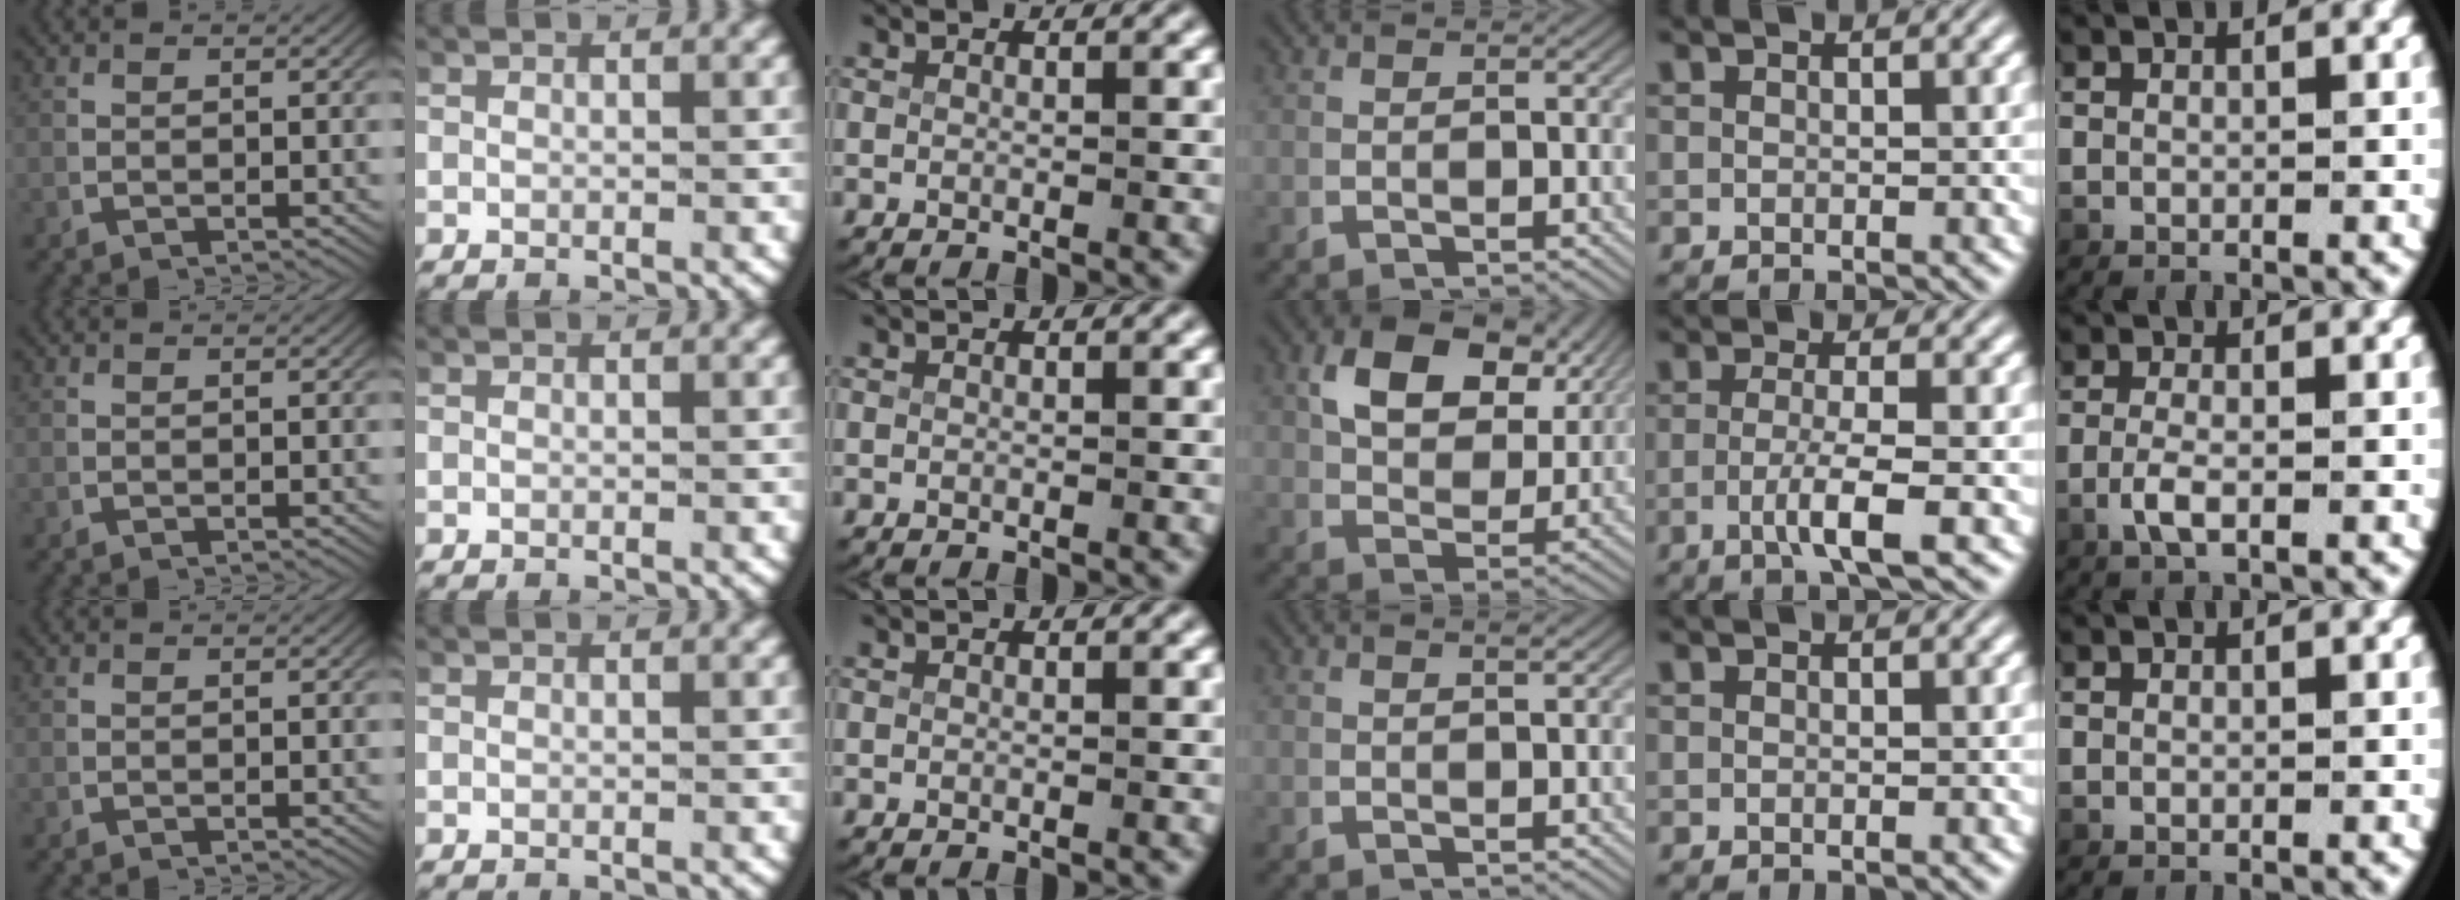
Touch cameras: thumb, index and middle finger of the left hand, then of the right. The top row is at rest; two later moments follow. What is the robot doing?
{"motion": "lift_and_place", "object": "photo album"}